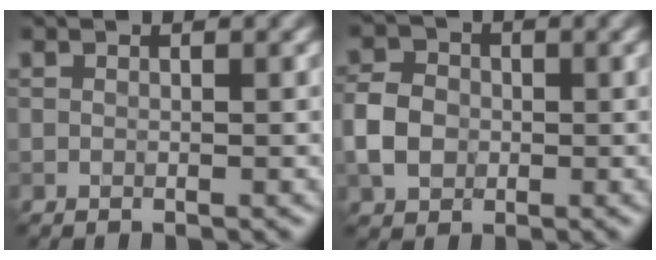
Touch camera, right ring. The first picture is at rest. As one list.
[{"total": 3.9, "force": [-0.7, 3.2, 2.1], "torque": [-0.046, 0.004, -0.019]}]